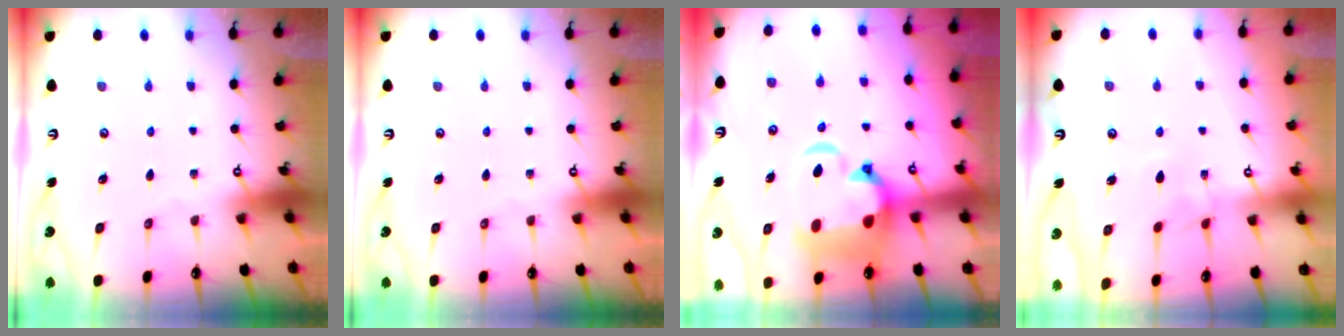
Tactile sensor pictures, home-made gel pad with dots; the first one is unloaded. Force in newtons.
{"total": 0.0}
{"total": 9.3, "press": 9.0, "slide": 2.4}
{"total": 1.4, "press": 1.3, "slide": 0.5}